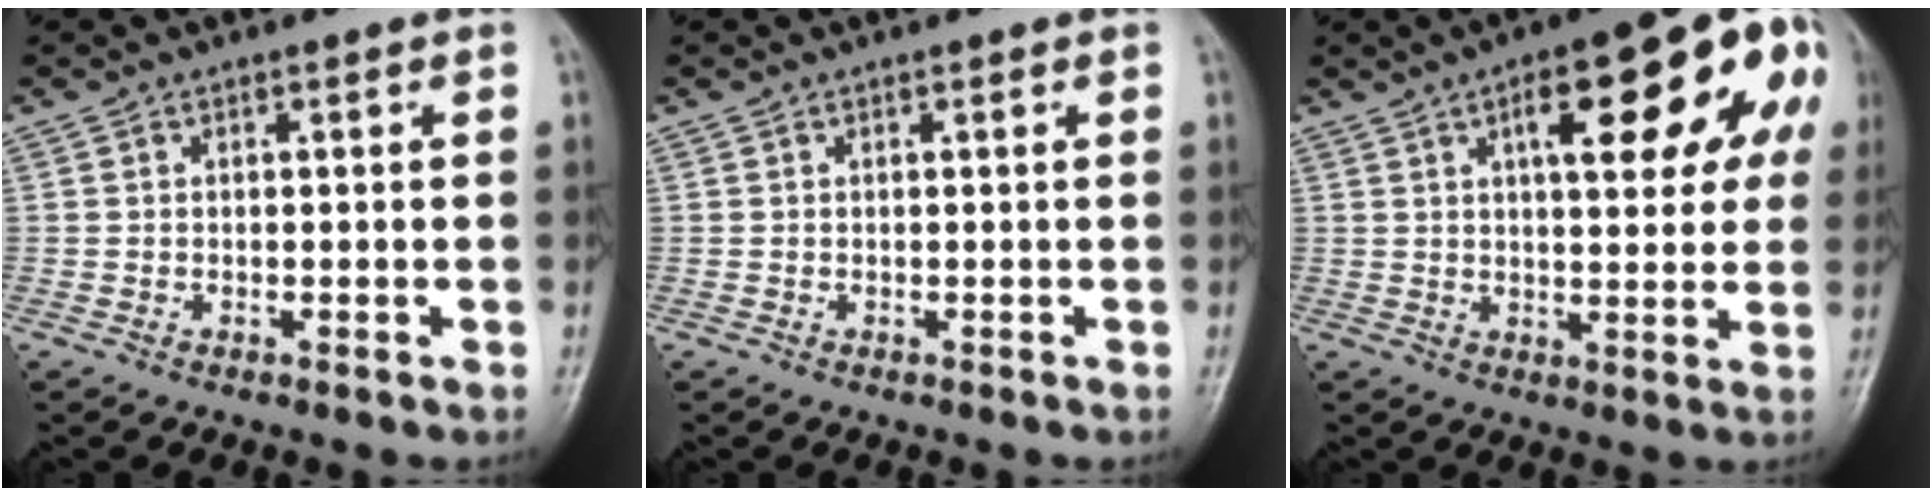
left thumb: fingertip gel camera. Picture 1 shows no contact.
{"total": 0.0}
{"total": 20.8, "force": [6.8, 7.3, 18.3], "torque": [-0.215, 0.015, 0.081]}